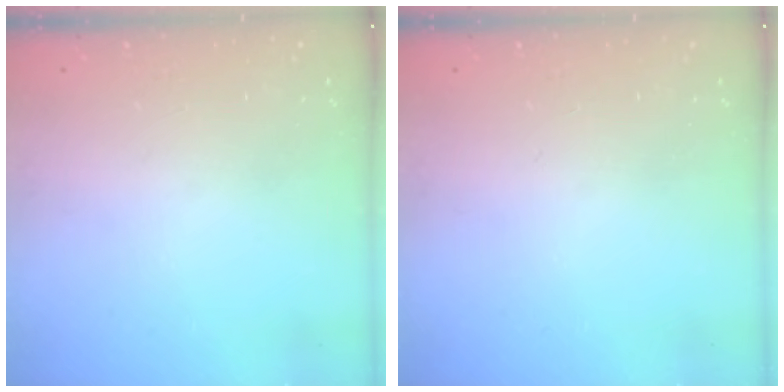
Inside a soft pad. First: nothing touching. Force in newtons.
{"total": 0.0}